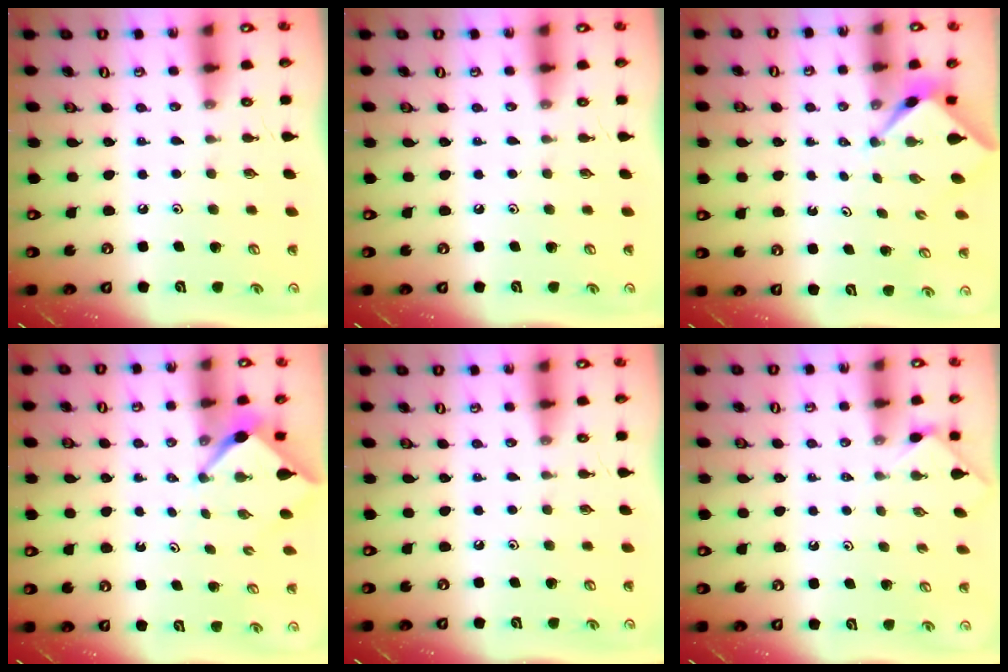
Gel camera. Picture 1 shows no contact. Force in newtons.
{"total": 0.0}
{"total": 2.2, "press": 2.2, "slide": 0.3}
{"total": 2.7, "press": 2.6, "slide": 0.3}
{"total": 0.0}
{"total": 1.8, "press": 1.7, "slide": 0.4}